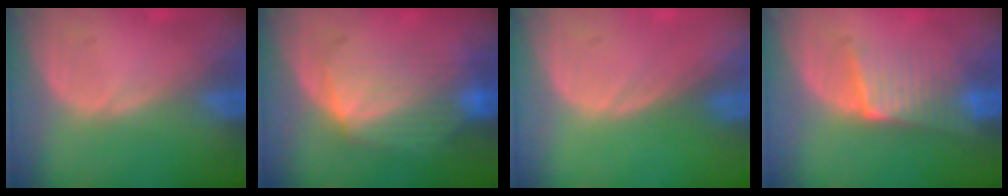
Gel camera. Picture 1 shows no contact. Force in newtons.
{"total": 7.5, "press": 7.3, "slide": 1.7}
{"total": 0.0}
{"total": 6.4, "press": 5.6, "slide": 3.1}